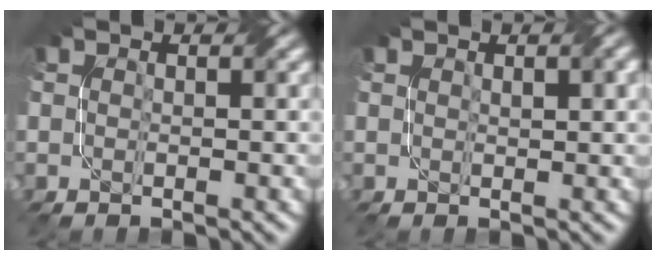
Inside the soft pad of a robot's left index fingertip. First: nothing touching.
{"total": 2.0, "force": [0.9, 0.5, 1.7], "torque": [-0.022, 0.002, 0.018]}